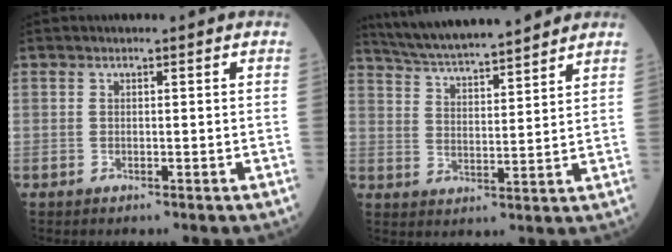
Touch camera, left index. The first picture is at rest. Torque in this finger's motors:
{"motor_torque": [0.11, -0.56, 0.27, 0.08]}